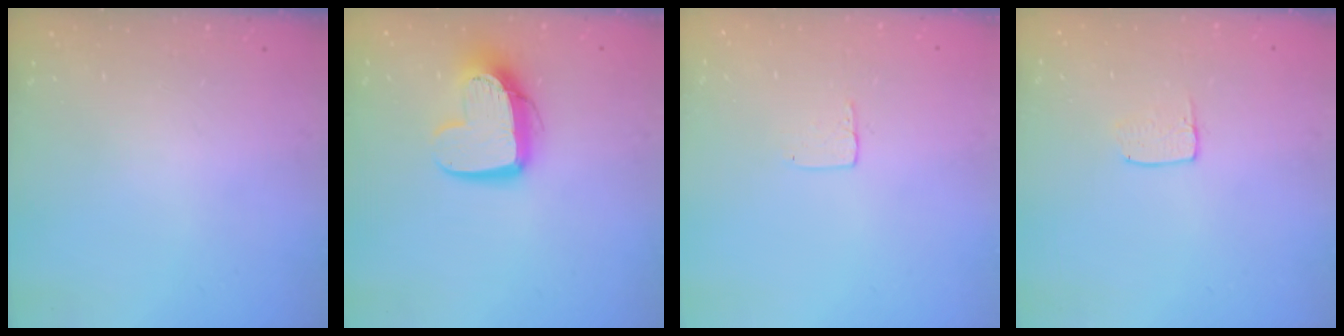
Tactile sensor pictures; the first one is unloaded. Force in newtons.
{"total": 12.9, "press": 12.8, "slide": 1.1}
{"total": 3.9, "press": 3.9, "slide": 0.1}
{"total": 3.6, "press": 3.6, "slide": 0.3}